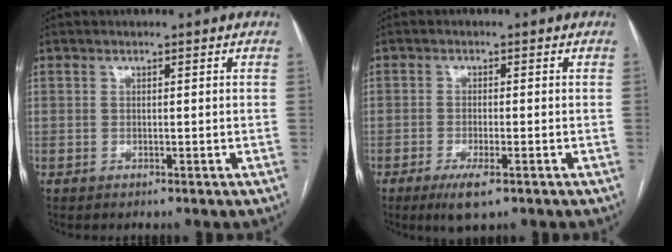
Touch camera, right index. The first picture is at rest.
{"total": 4.5, "force": [-2.5, 0.9, 3.6], "torque": [-0.068, -0.009, -0.040]}